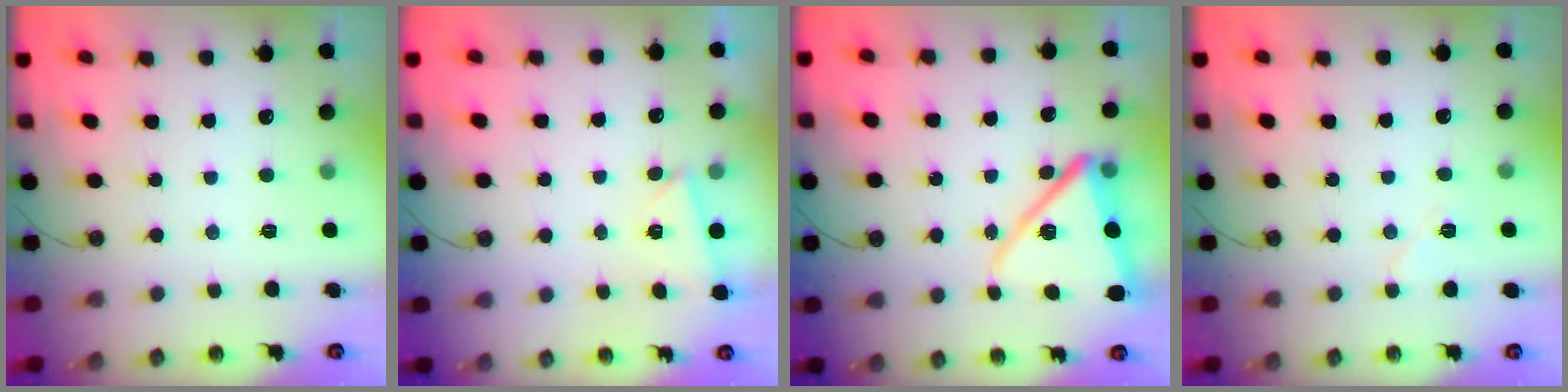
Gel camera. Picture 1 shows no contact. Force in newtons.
{"total": 2.9, "press": 0.8, "slide": 2.7}
{"total": 14.8, "press": 14.7, "slide": 1.9}
{"total": 6.3, "press": 5.8, "slide": 2.5}